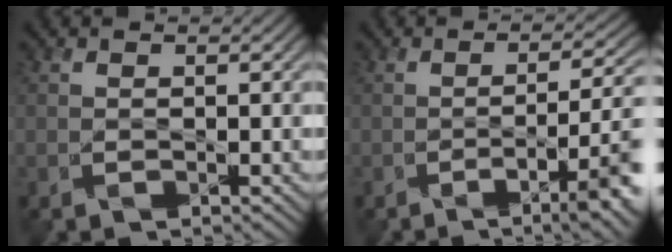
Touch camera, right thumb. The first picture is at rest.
{"total": 8.4, "force": [-2.6, 2.2, 7.7], "torque": [-0.110, -0.005, -0.037]}